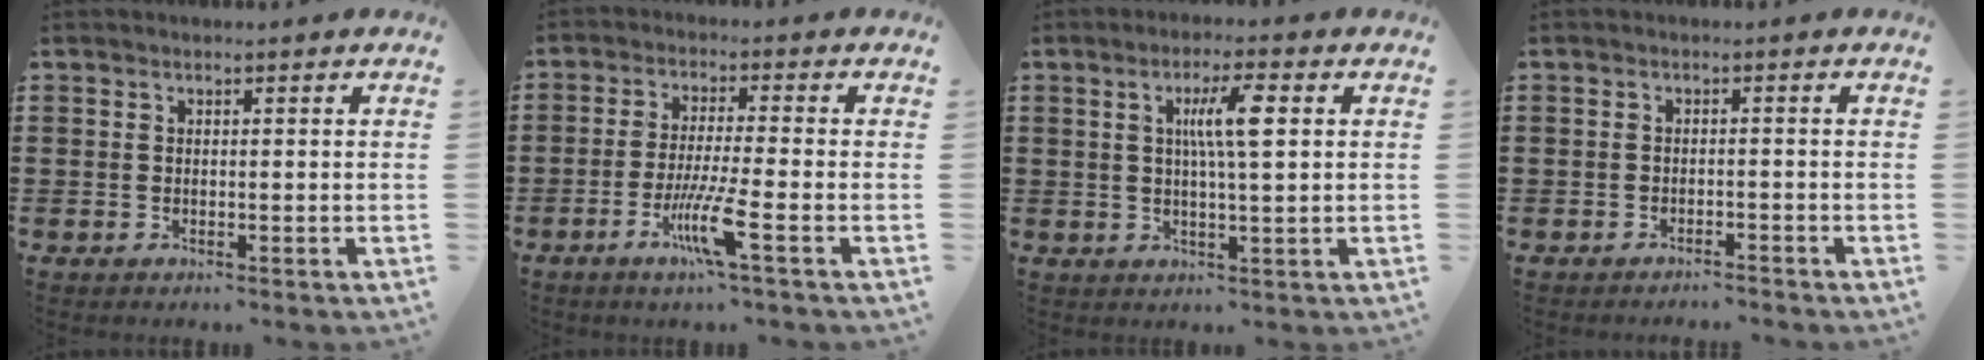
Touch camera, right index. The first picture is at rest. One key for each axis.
{"total": 7.3, "fx": -3.4, "fy": 0.1, "fz": 6.5, "tx": -0.132, "ty": -0.016, "tz": -0.064}
{"total": 6.3, "fx": 1.4, "fy": 0.9, "fz": 6.1, "tx": -0.119, "ty": 0.007, "tz": 0.019}
{"total": 1.3, "fx": -1.3, "fy": 0.0, "fz": 0.1, "tx": -0.007, "ty": 0.001, "tz": -0.028}